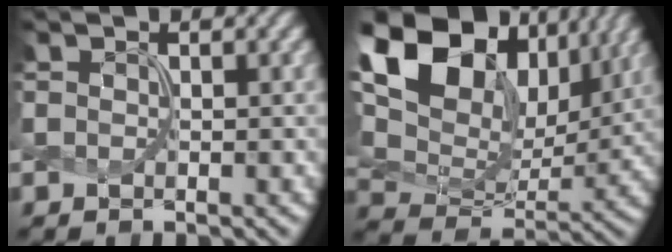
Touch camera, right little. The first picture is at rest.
{"total": 16.6, "force": [7.2, 10.9, 10.3], "torque": [-0.217, 0.034, 0.128]}